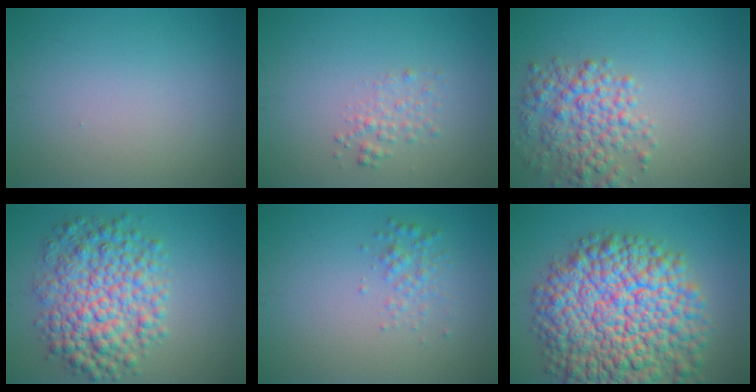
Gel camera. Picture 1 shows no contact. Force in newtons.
{"total": 1.5, "press": 1.5, "slide": 0.0}
{"total": 4.8, "press": 4.8, "slide": 0.2}
{"total": 7.6, "press": 7.6, "slide": 0.1}
{"total": 1.7, "press": 1.7, "slide": 0.1}
{"total": 15.7, "press": 15.6, "slide": 0.7}